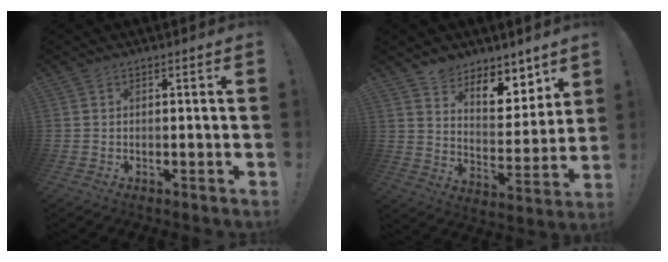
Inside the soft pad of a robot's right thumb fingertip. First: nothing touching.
{"total": 10.2, "force": [8.3, 4.8, 3.6], "torque": [-0.043, -0.073, 0.152]}